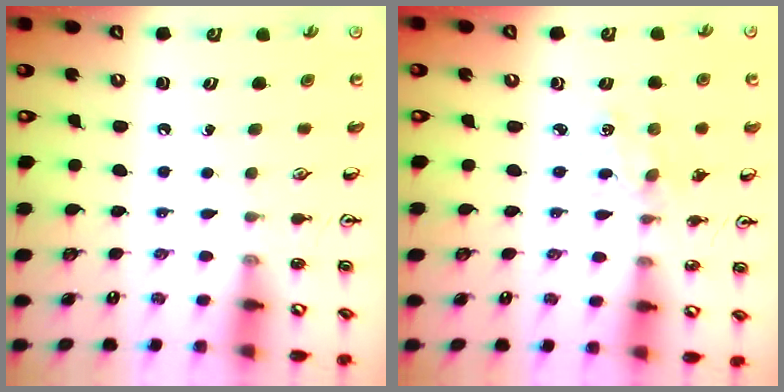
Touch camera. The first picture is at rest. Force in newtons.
{"total": 1.1, "press": 1.1, "slide": 0.3}